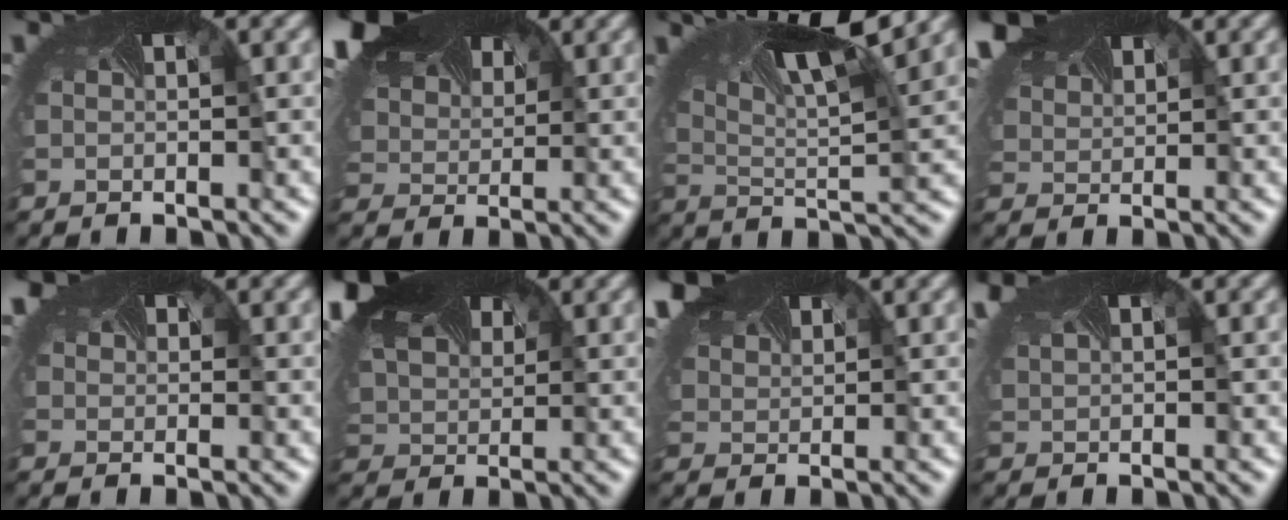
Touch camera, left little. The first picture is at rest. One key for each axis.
{"total": 11.4, "fx": 6.7, "fy": 6.6, "fz": 6.4, "tx": -0.171, "ty": 0.019, "tz": 0.126}
{"total": 9.8, "fx": 5.8, "fy": 2.6, "fz": 7.4, "tx": -0.155, "ty": -0.006, "tz": 0.102}
{"total": 5.3, "fx": 4.1, "fy": 2.5, "fz": 2.2, "tx": -0.084, "ty": 0.005, "tz": 0.081}
{"total": 2.4, "fx": 2.1, "fy": 1.1, "fz": 0.3, "tx": -0.032, "ty": -0.004, "tz": 0.031}
{"total": 11.2, "fx": 5.7, "fy": 6.8, "fz": 6.7, "tx": -0.193, "ty": 0.019, "tz": 0.115}
{"total": 5.2, "fx": 4.0, "fy": 2.6, "fz": 2.1, "tx": -0.081, "ty": 0.005, "tz": 0.079}
{"total": 3.5, "fx": 2.3, "fy": 1.4, "fz": 2.2, "tx": -0.077, "ty": 0.003, "tz": 0.049}